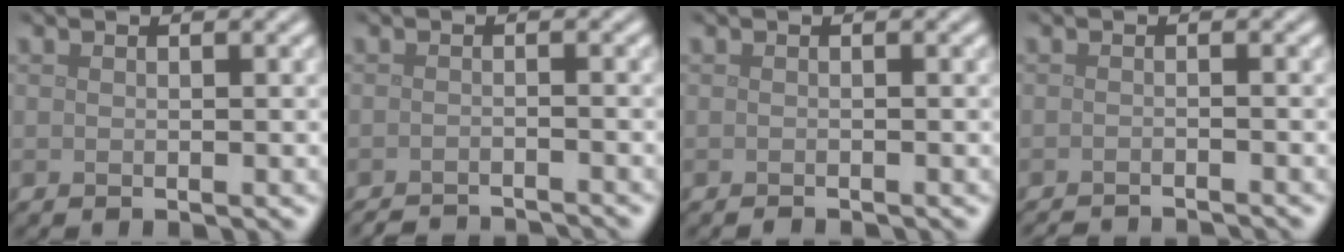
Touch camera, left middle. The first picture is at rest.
{"total": 4.0, "force": [-3.9, 0.5, 1.0], "torque": [-0.015, -0.002, -0.058]}
{"total": 0.7, "force": [-0.7, 0.0, 0.1], "torque": [-0.001, -0.001, -0.012]}
{"total": 3.6, "force": [-3.4, 0.4, 1.0], "torque": [-0.013, 0.003, -0.048]}